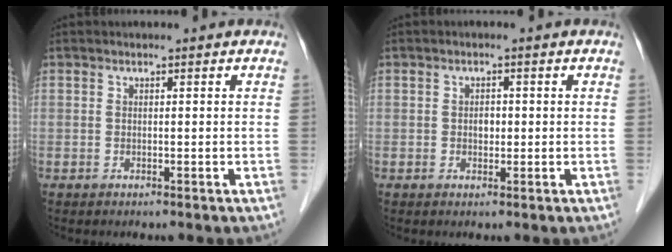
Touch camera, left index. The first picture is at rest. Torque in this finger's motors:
{"motor_torque": [0.08, 0.03, 0.00, 0.00]}